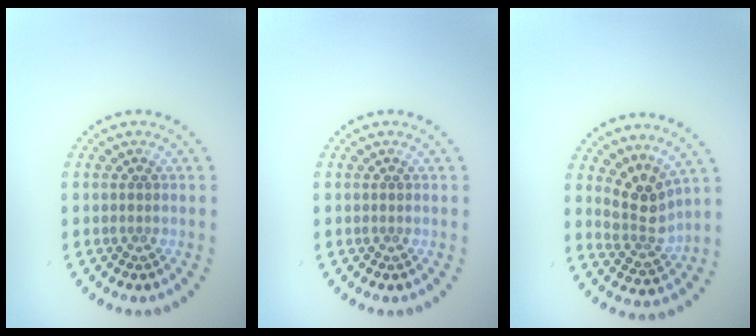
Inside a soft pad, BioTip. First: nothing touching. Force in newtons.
{"total": 0.0}
{"total": 2.9, "press": 2.3, "slide": 1.9}